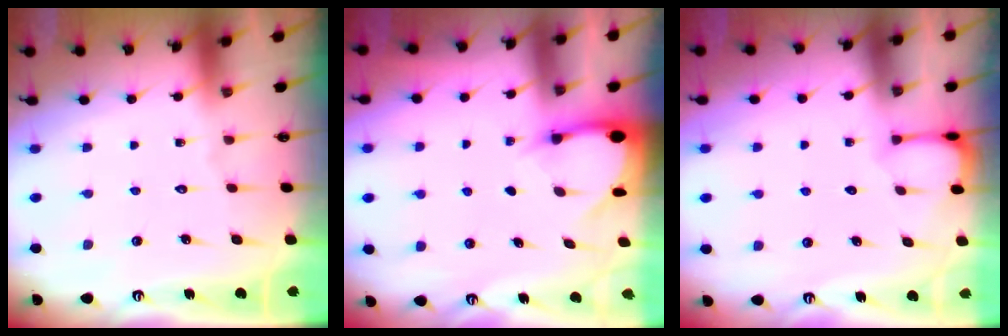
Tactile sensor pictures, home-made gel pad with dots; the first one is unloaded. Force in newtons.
{"total": 3.0, "press": 3.0, "slide": 0.2}
{"total": 1.6, "press": 1.6, "slide": 0.1}